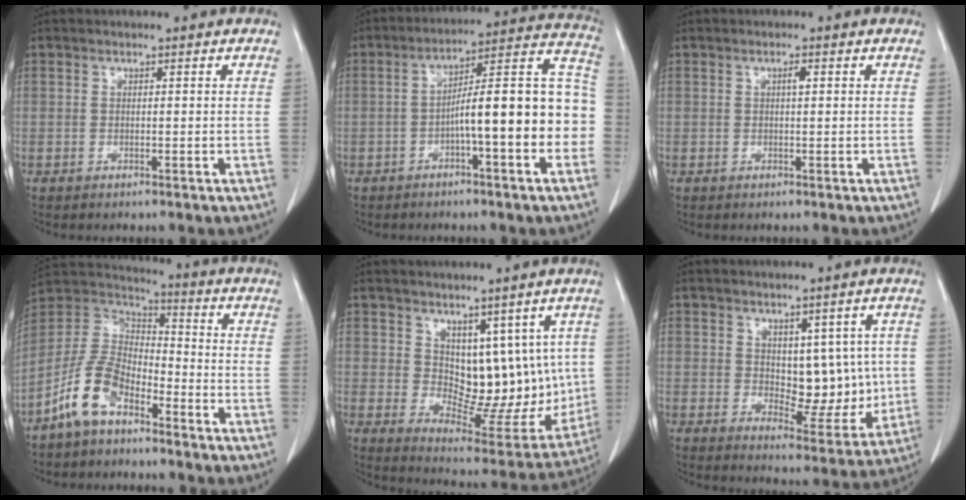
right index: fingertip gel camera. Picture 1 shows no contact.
{"total": 15.8, "force": [-3.2, 2.2, 15.3], "torque": [-0.204, 0.049, -0.046]}
{"total": 1.0, "force": [0.3, 0.2, 0.9], "torque": [-0.014, 0.003, 0.002]}
{"total": 10.2, "force": [-6.5, 4.8, 6.2], "torque": [-0.149, 0.014, -0.133]}
{"total": 12.0, "force": [3.3, 7.2, 9.0], "torque": [-0.098, 0.001, 0.071]}
{"total": 8.7, "force": [1.1, 5.0, 7.0], "torque": [-0.076, 0.001, 0.033]}